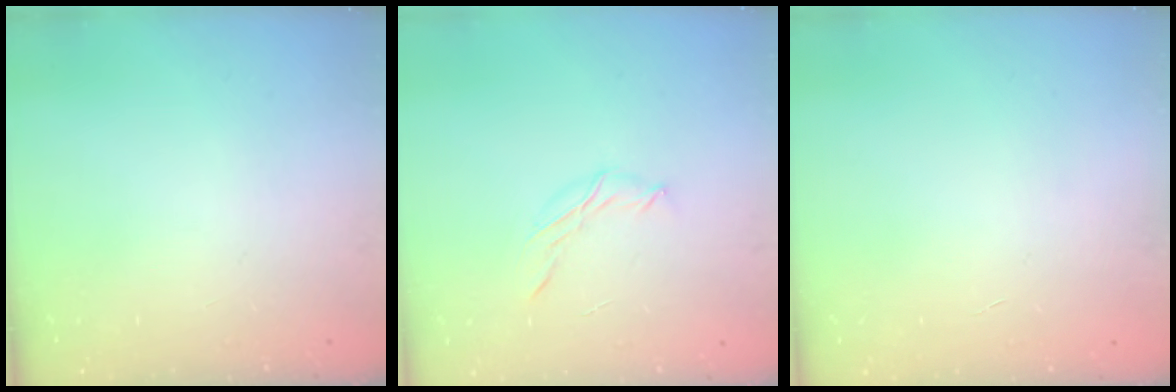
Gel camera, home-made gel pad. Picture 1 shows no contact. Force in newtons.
{"total": 6.1, "press": 5.9, "slide": 1.5}
{"total": 0.0}